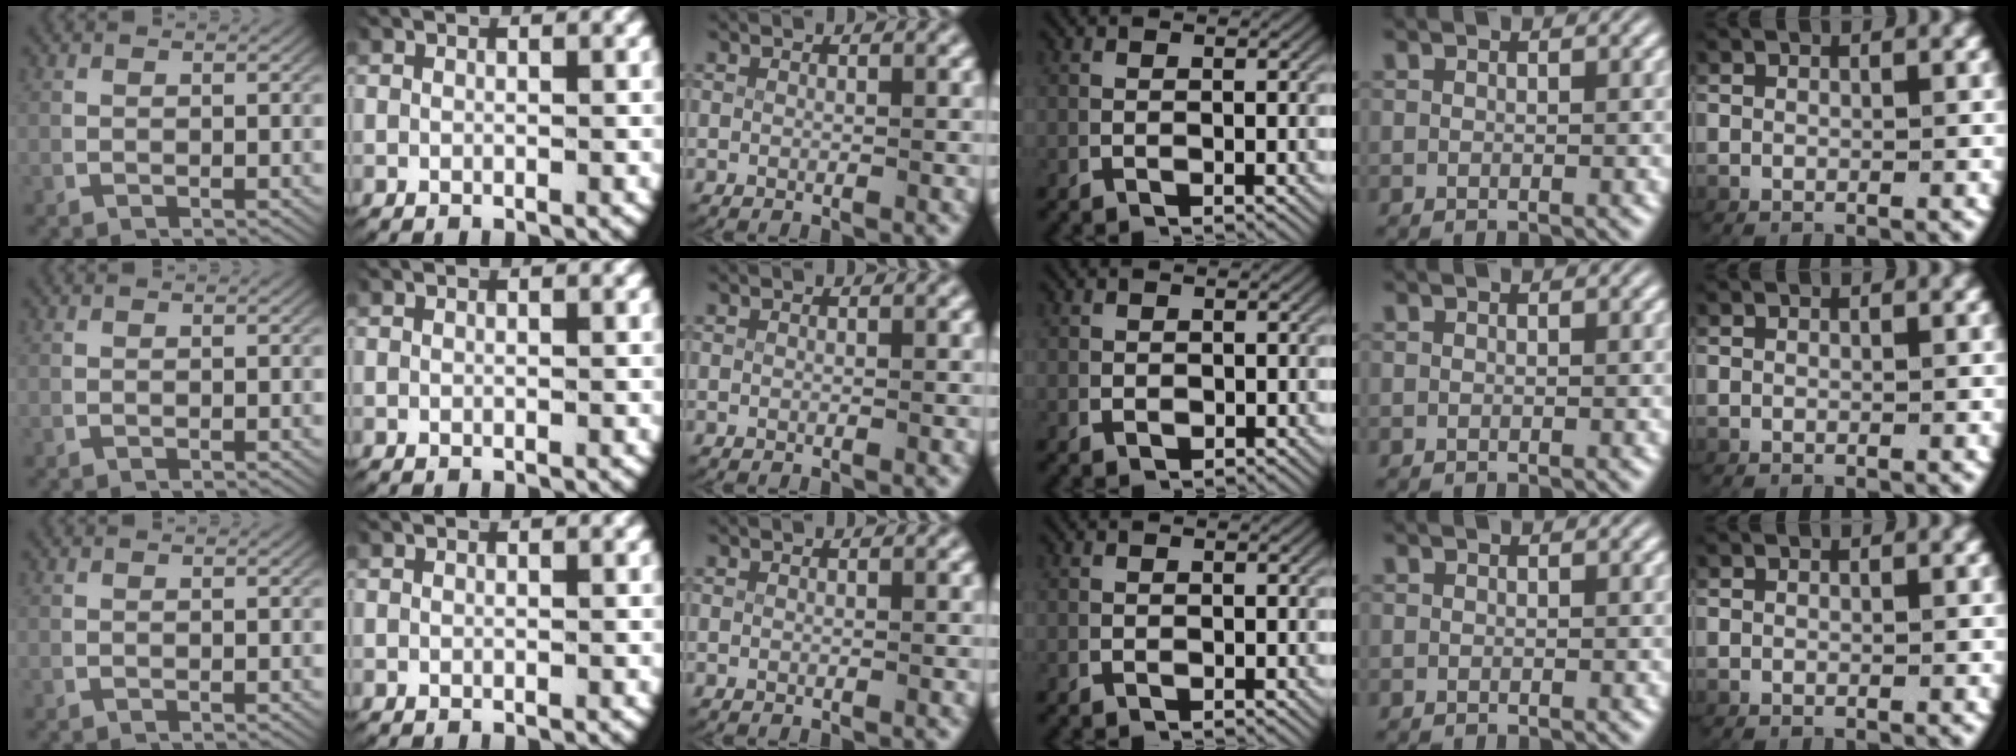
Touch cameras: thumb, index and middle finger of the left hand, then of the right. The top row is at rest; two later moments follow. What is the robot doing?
{"motion": "lift_and_place", "object": "paper towel"}